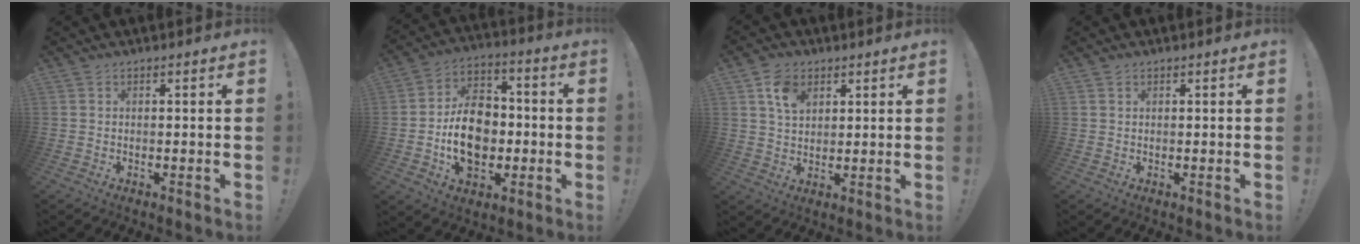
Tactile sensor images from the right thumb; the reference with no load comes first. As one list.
[{"total": 15.9, "force": [-1.8, 12.0, 10.3], "torque": [-0.172, 0.016, -0.031]}, {"total": 7.6, "force": [3.9, 5.1, 4.0], "torque": [-0.063, -0.009, 0.073]}, {"total": 0.6, "force": [0.4, 0.4, 0.2], "torque": [-0.003, 0.000, 0.008]}]